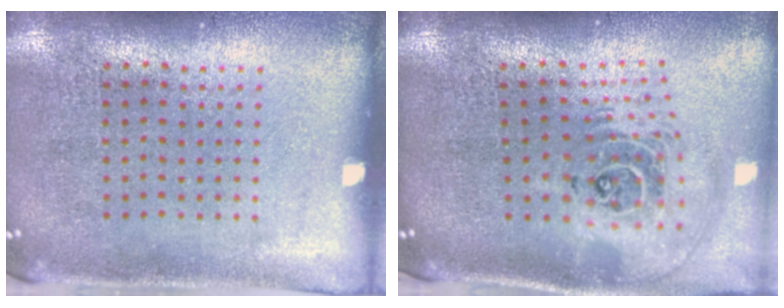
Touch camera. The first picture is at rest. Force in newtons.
{"total": 2.4, "press": 1.8, "slide": 1.7}